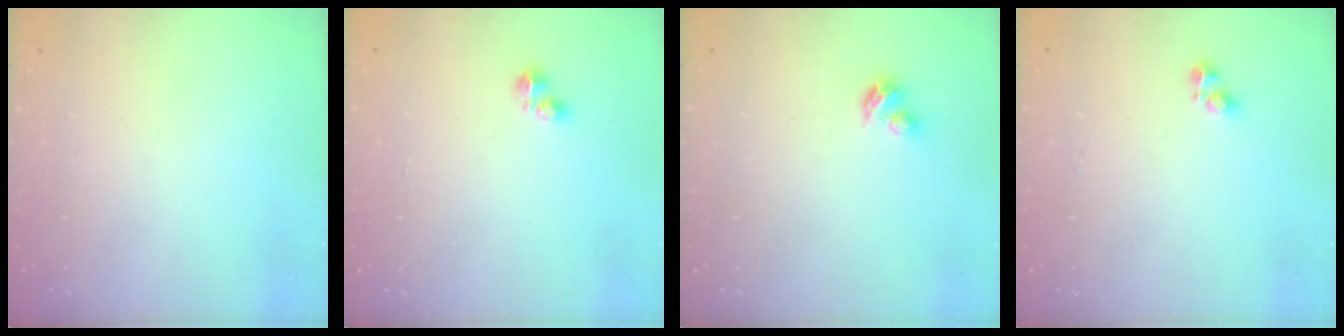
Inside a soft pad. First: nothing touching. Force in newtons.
{"total": 2.8, "press": 2.8, "slide": 0.4}
{"total": 3.1, "press": 3.1, "slide": 0.5}
{"total": 3.0, "press": 2.9, "slide": 0.6}